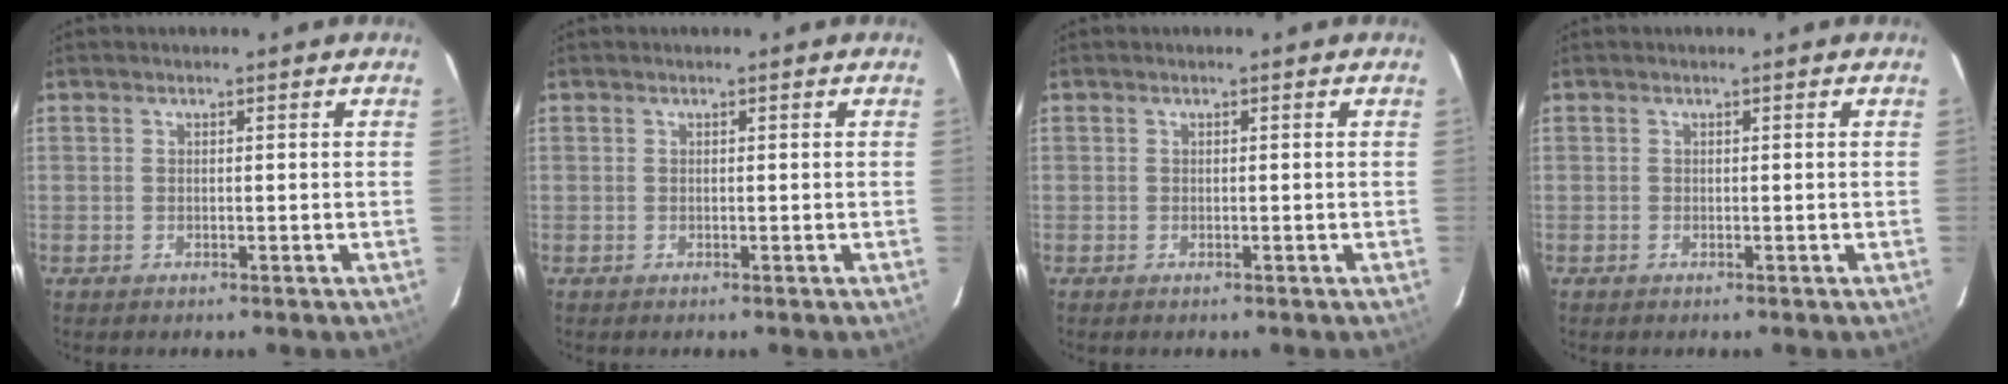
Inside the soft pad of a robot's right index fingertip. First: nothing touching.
{"total": 0.0}
{"total": 0.0}
{"total": 0.0}